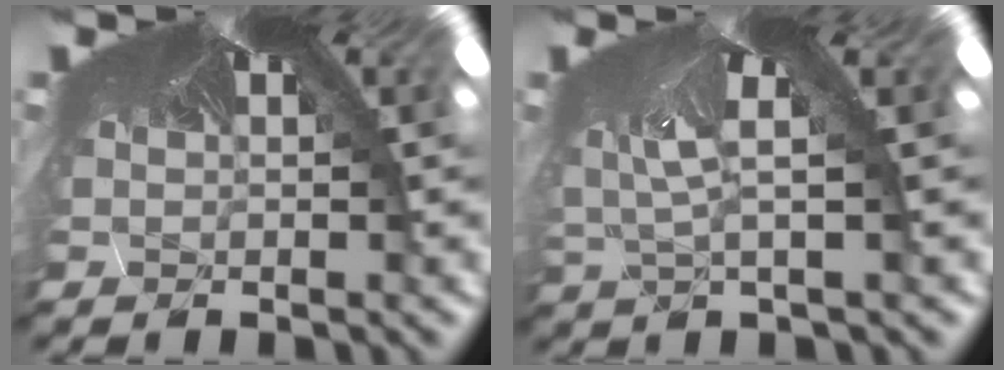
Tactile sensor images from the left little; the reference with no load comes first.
{"total": 3.1, "force": [-2.9, -1.3, -0.2], "torque": [-0.023, -0.042, -0.019]}